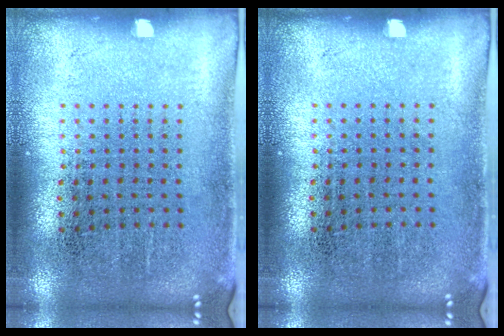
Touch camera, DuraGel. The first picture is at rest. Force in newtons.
{"total": 0.0}